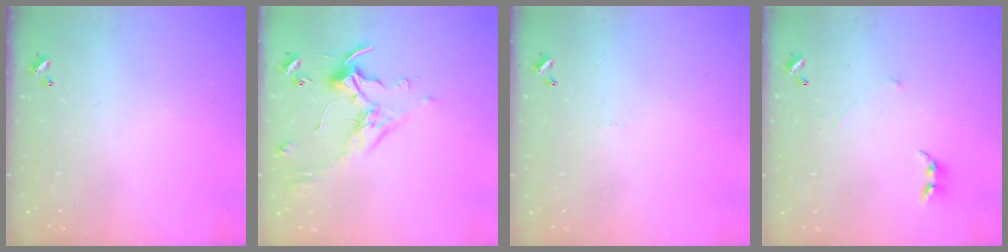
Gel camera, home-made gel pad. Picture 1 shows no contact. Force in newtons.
{"total": 0.9, "press": 0.5, "slide": 0.7}
{"total": 0.7, "press": 0.3, "slide": 0.7}
{"total": 0.7, "press": 0.6, "slide": 0.5}